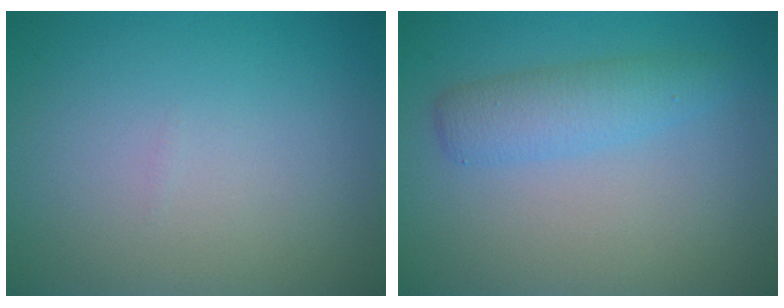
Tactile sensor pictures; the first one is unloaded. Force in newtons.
{"total": 2.9, "press": 2.9, "slide": 0.1}